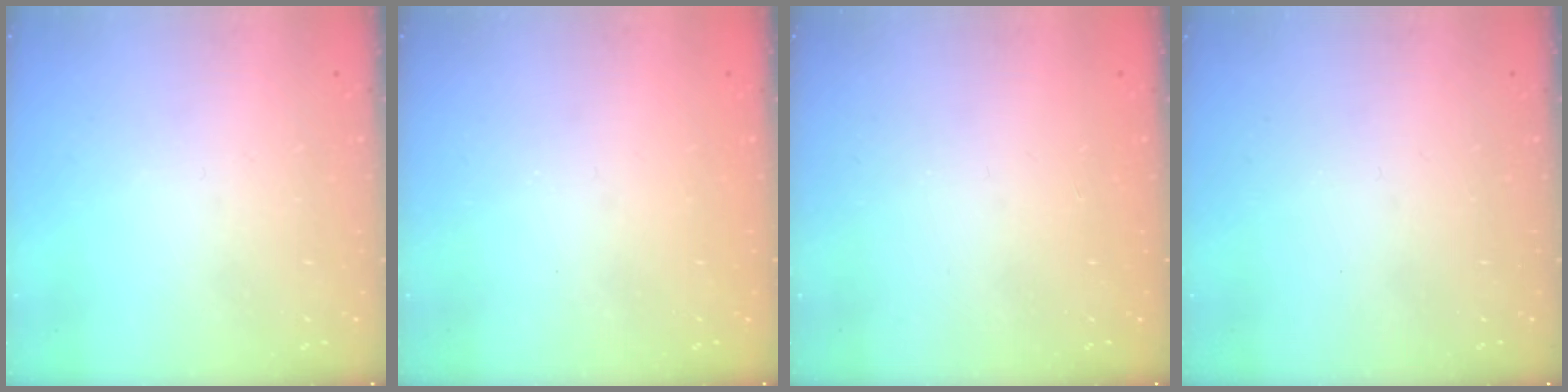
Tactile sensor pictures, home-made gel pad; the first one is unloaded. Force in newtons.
{"total": 1.0, "press": 1.0, "slide": 0.1}
{"total": 1.0, "press": 0.9, "slide": 0.1}
{"total": 0.0}